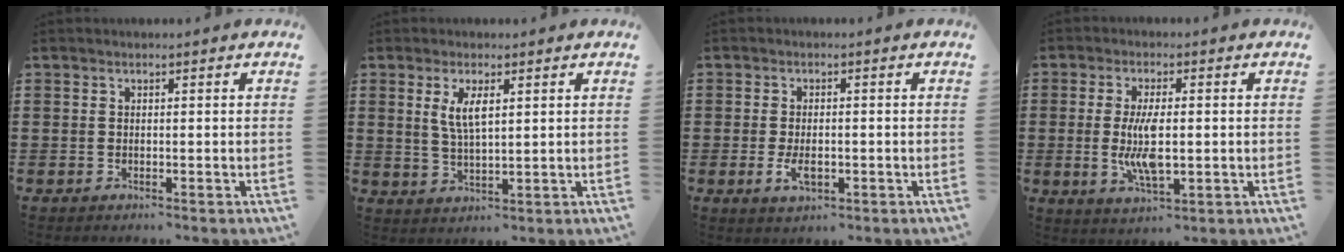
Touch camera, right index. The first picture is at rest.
{"total": 4.4, "force": [1.5, 1.4, 3.9], "torque": [-0.081, 0.005, 0.025]}
{"total": 3.2, "force": [-0.8, 1.5, 2.7], "torque": [-0.057, -0.002, -0.015]}
{"total": 7.2, "force": [-0.4, 2.6, 6.7], "torque": [-0.139, -0.007, -0.016]}